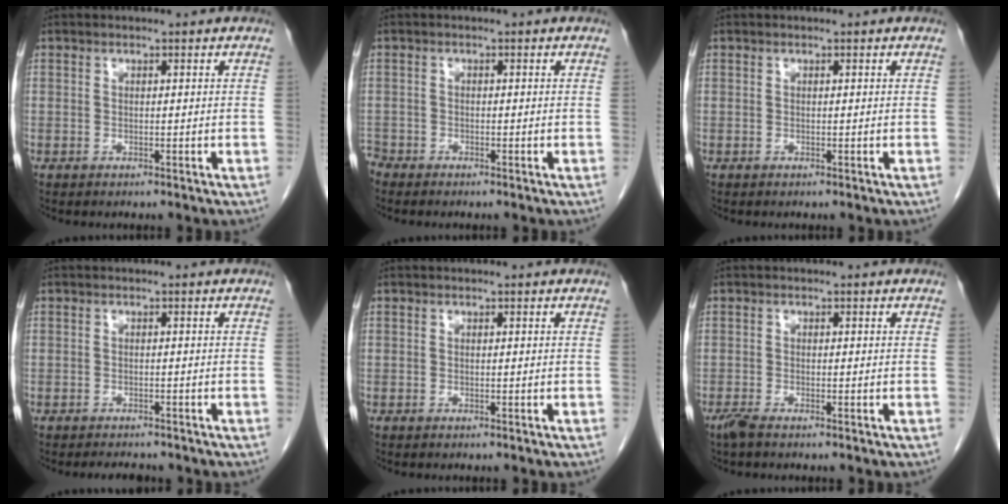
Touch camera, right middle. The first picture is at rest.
{"total": 1.5, "force": [-1.4, 0.4, 0.0], "torque": [0.001, -0.002, -0.025]}
{"total": 0.0}
{"total": 2.9, "force": [-2.7, 0.8, 0.8], "torque": [-0.013, -0.004, -0.034]}
{"total": 0.0}
{"total": 1.5, "force": [-1.2, 0.1, 0.9], "torque": [-0.029, -0.006, -0.026]}